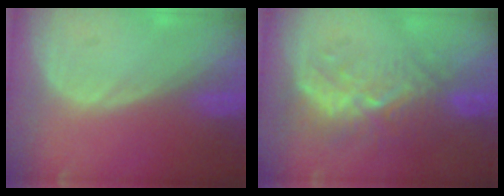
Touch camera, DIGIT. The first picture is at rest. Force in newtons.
{"total": 8.8, "press": 8.4, "slide": 2.7}